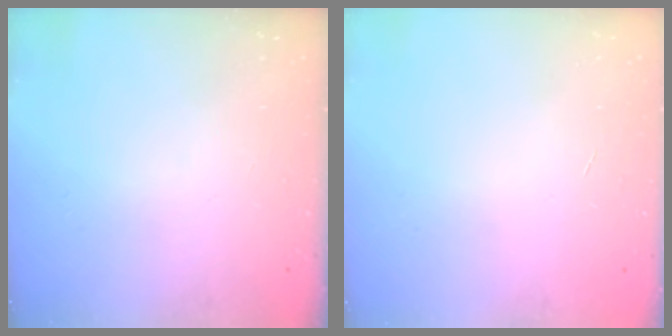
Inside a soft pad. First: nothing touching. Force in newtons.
{"total": 0.0}